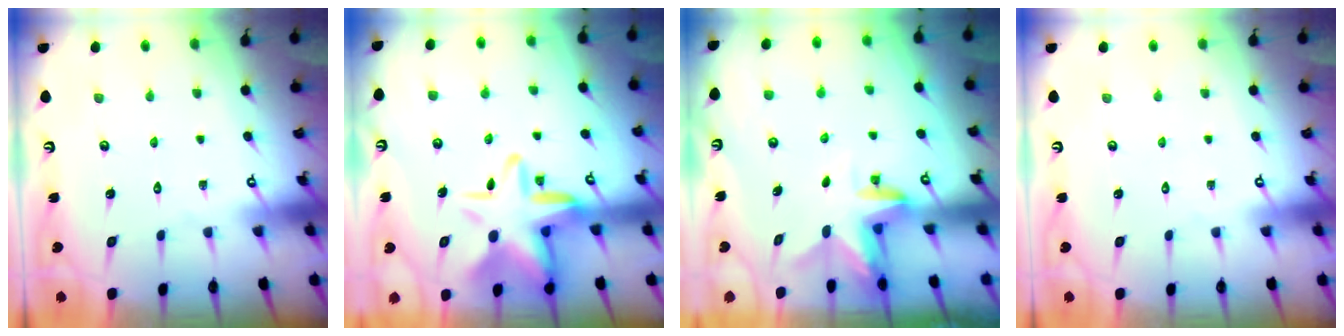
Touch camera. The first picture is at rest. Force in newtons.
{"total": 15.9, "press": 15.8, "slide": 2.4}
{"total": 3.0, "press": 3.0, "slide": 0.3}
{"total": 0.0}